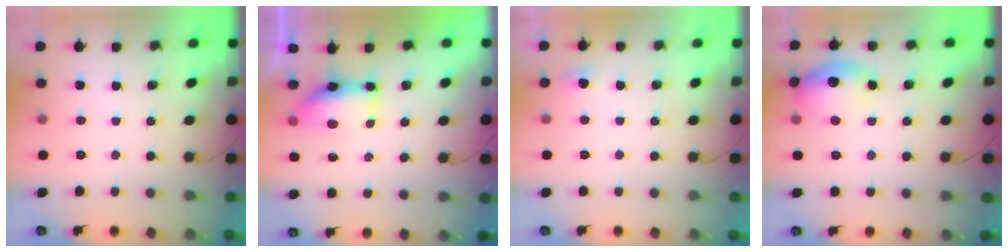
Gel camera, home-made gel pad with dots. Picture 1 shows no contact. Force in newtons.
{"total": 6.9, "press": 6.9, "slide": 0.9}
{"total": 4.0, "press": 3.7, "slide": 1.6}
{"total": 14.8, "press": 14.8, "slide": 1.0}